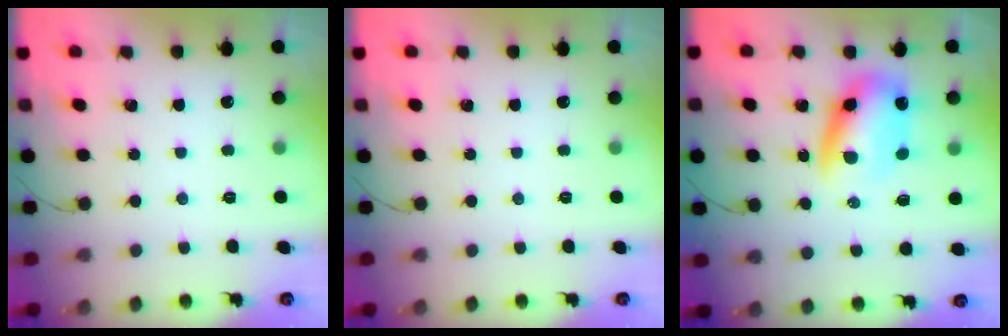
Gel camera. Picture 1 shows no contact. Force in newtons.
{"total": 0.0}
{"total": 8.5, "press": 8.4, "slide": 1.6}